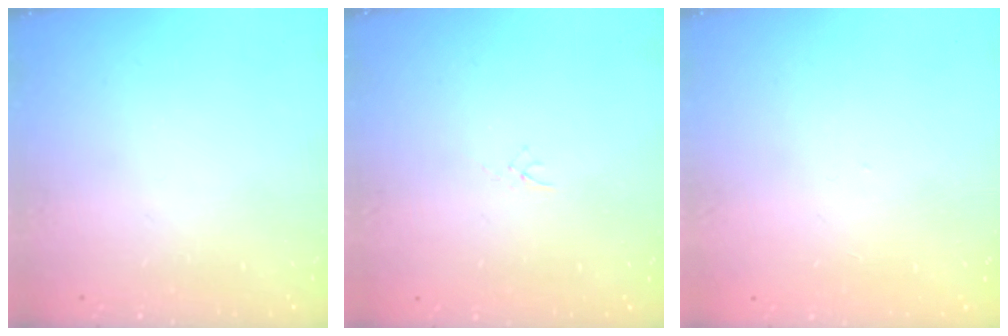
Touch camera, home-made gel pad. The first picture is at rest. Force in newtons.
{"total": 1.0, "press": 1.0, "slide": 0.3}
{"total": 0.0}